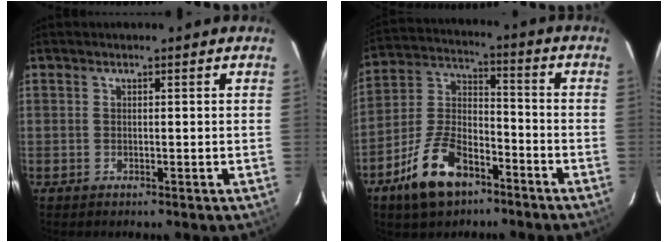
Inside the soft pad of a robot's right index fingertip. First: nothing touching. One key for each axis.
{"total": 14.0, "fx": -8.4, "fy": 7.3, "fz": 8.6, "tx": -0.183, "ty": 0.018, "tz": -0.148}